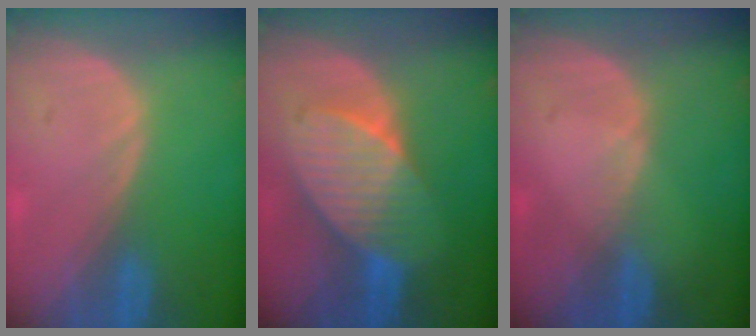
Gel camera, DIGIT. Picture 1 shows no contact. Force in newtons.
{"total": 7.9, "press": 7.9, "slide": 0.1}
{"total": 0.7, "press": 0.5, "slide": 0.5}